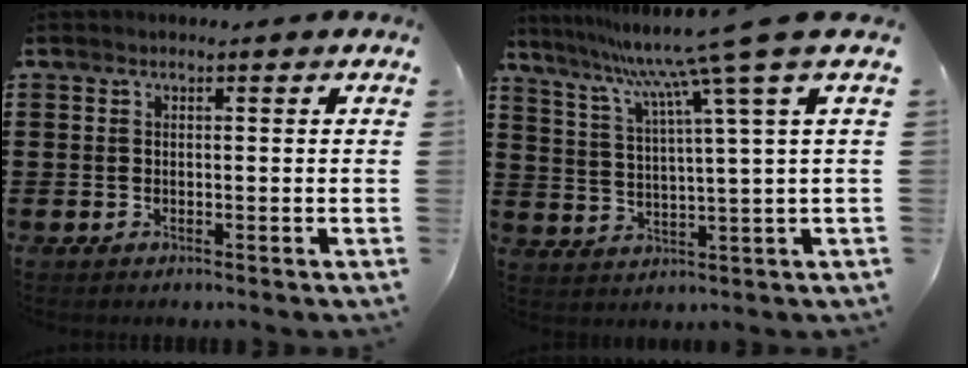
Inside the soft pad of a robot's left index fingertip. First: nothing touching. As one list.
[{"total": 9.4, "force": [6.3, -2.5, 6.5], "torque": [-0.151, -0.045, 0.092]}]